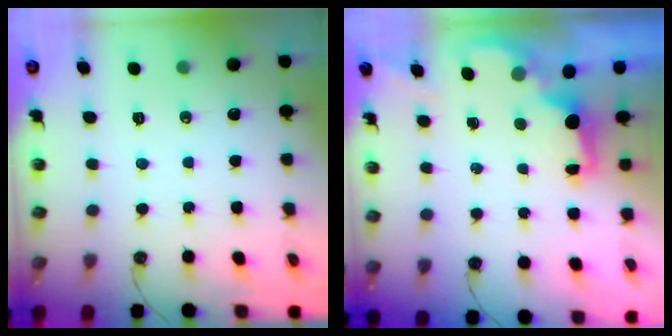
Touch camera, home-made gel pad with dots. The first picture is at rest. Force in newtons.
{"total": 1.6, "press": 1.5, "slide": 0.6}